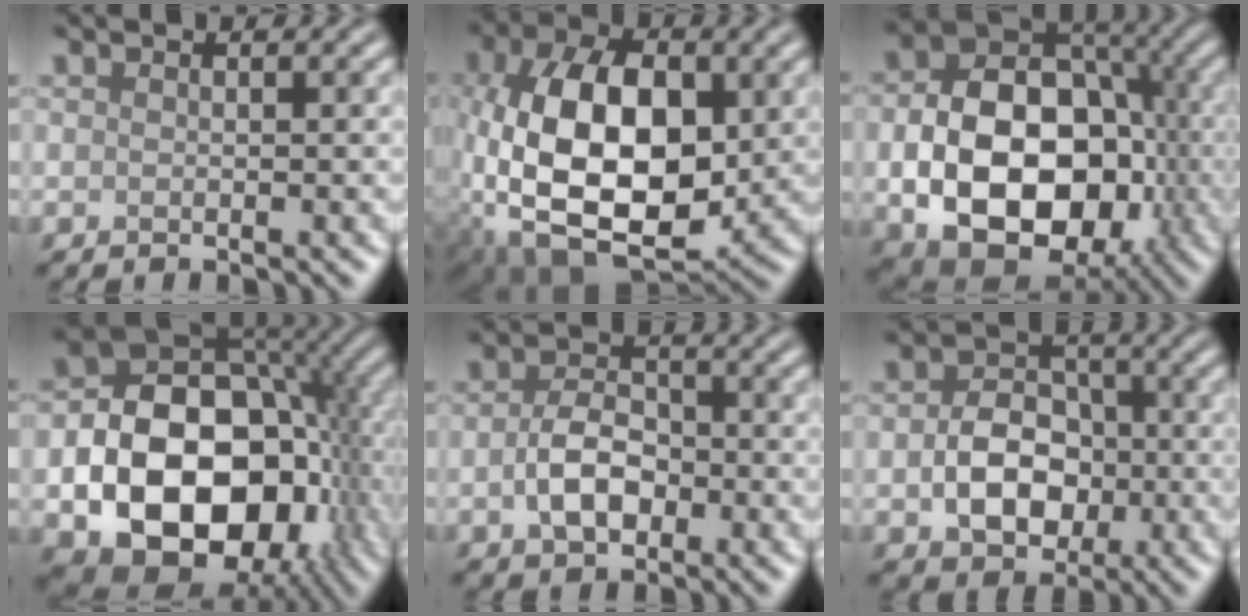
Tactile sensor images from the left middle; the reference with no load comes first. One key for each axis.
{"total": 13.5, "fx": -0.7, "fy": 8.1, "fz": 10.7, "tx": -0.207, "ty": 0.000, "tz": -0.011}
{"total": 13.7, "fx": -3.0, "fy": 9.6, "fz": 9.3, "tx": -0.146, "ty": -0.021, "tz": -0.057}
{"total": 17.2, "fx": -4.3, "fy": 12.1, "fz": 11.5, "tx": -0.167, "ty": -0.025, "tz": -0.059}
{"total": 4.1, "fx": -1.0, "fy": 2.7, "fz": 2.9, "tx": -0.062, "ty": 0.001, "tz": -0.020}
{"total": 5.7, "fx": -1.1, "fy": 4.3, "fz": 3.6, "tx": -0.063, "ty": -0.004, "tz": -0.013}